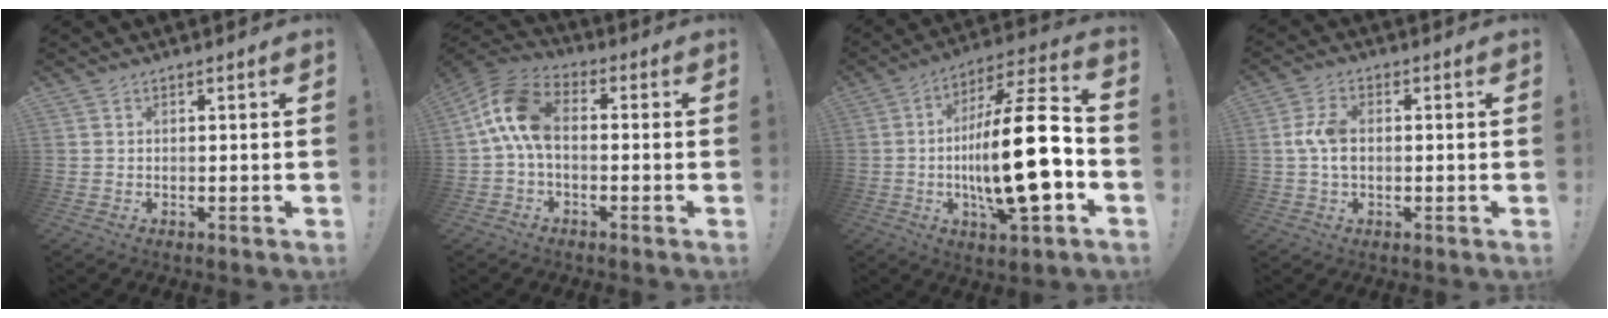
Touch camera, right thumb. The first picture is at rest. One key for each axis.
{"total": 12.4, "fx": 0.7, "fy": 7.4, "fz": 10.0, "tx": -0.193, "ty": 0.013, "tz": 0.017}
{"total": 23.5, "fx": -4.0, "fy": 6.3, "fz": 22.3, "tx": -0.389, "ty": 0.012, "tz": -0.073}
{"total": 6.7, "fx": 0.0, "fy": 4.3, "fz": 5.2, "tx": -0.107, "ty": 0.007, "tz": -0.001}